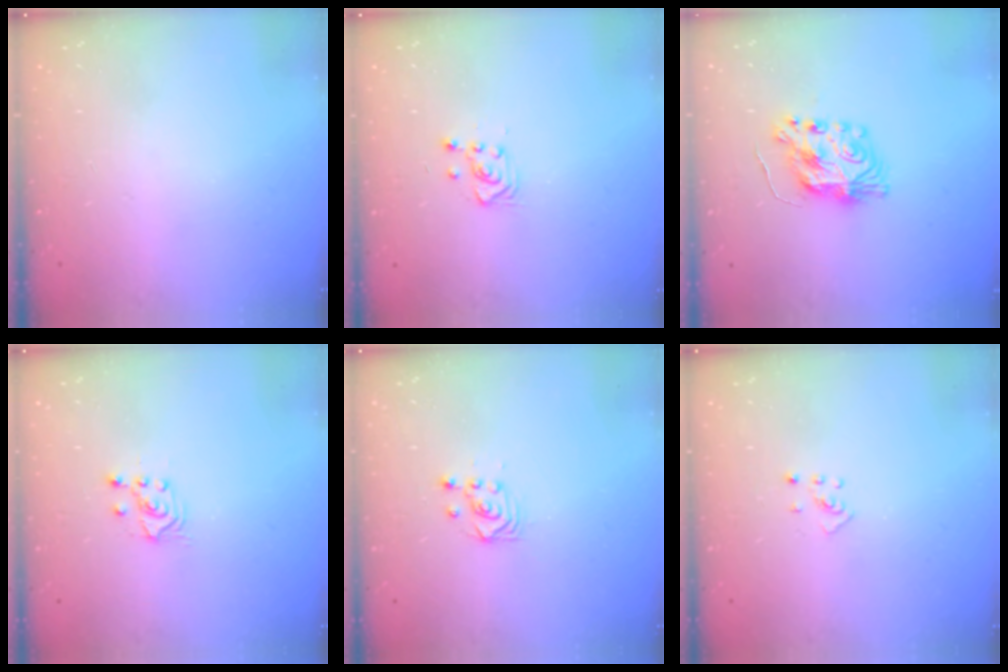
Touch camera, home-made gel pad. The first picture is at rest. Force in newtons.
{"total": 2.8, "press": 2.7, "slide": 0.7}
{"total": 8.6, "press": 8.6, "slide": 0.5}
{"total": 2.5, "press": 2.4, "slide": 0.7}
{"total": 3.3, "press": 3.3, "slide": 0.4}
{"total": 2.7, "press": 2.6, "slide": 0.6}